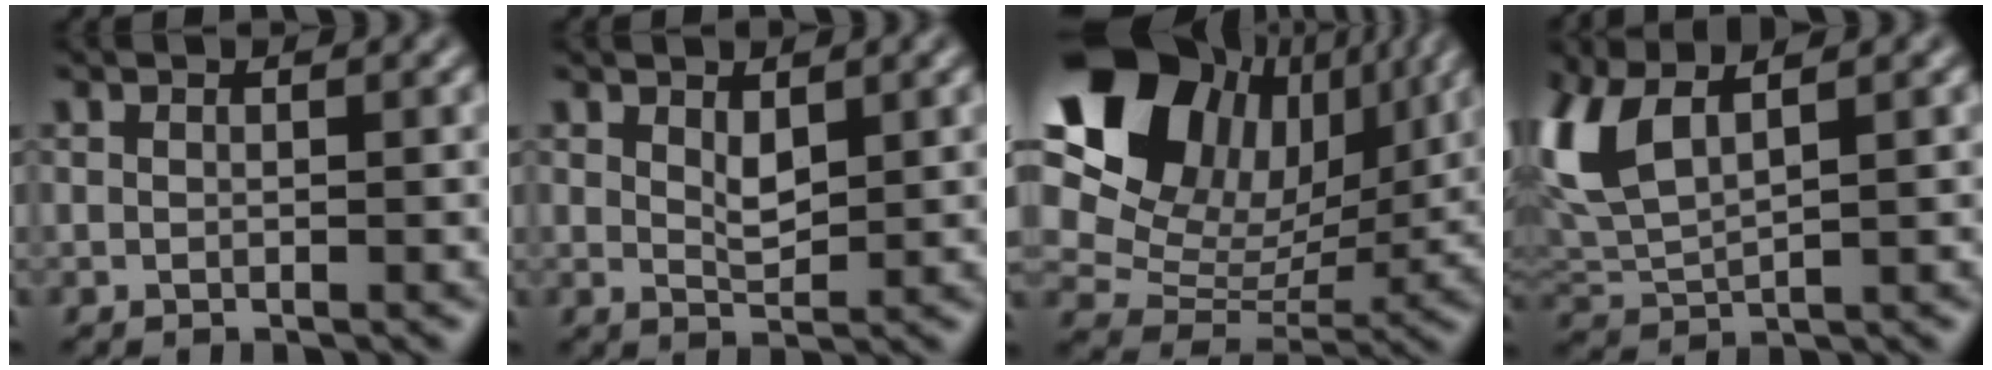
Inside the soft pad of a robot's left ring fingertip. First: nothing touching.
{"total": 1.4, "force": [0.5, 0.5, 1.2], "torque": [-0.033, -0.004, 0.020]}
{"total": 16.0, "force": [6.7, 11.5, 8.8], "torque": [-0.209, 0.051, 0.132]}
{"total": 6.1, "force": [2.3, 2.8, 4.9], "torque": [-0.141, 0.020, 0.049]}